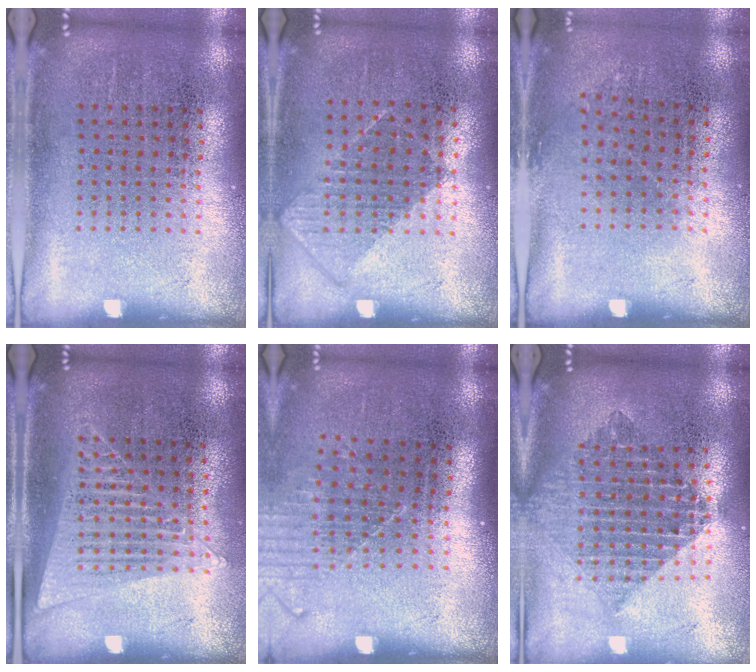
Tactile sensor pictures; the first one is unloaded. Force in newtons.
{"total": 0.8, "press": 0.7, "slide": 0.4}
{"total": 0.8, "press": 0.6, "slide": 0.5}
{"total": 1.4, "press": 1.3, "slide": 0.5}
{"total": 1.3, "press": 1.1, "slide": 0.8}
{"total": 2.1, "press": 1.6, "slide": 1.3}